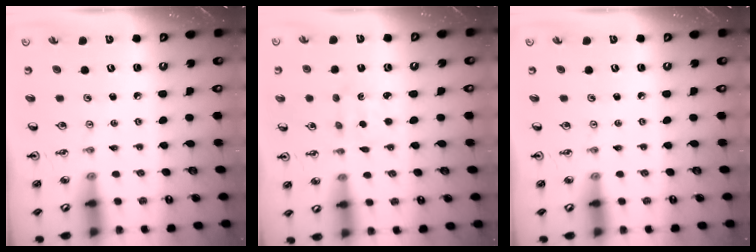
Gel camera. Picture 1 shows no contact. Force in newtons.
{"total": 2.4, "press": 2.3, "slide": 0.4}
{"total": 0.0}